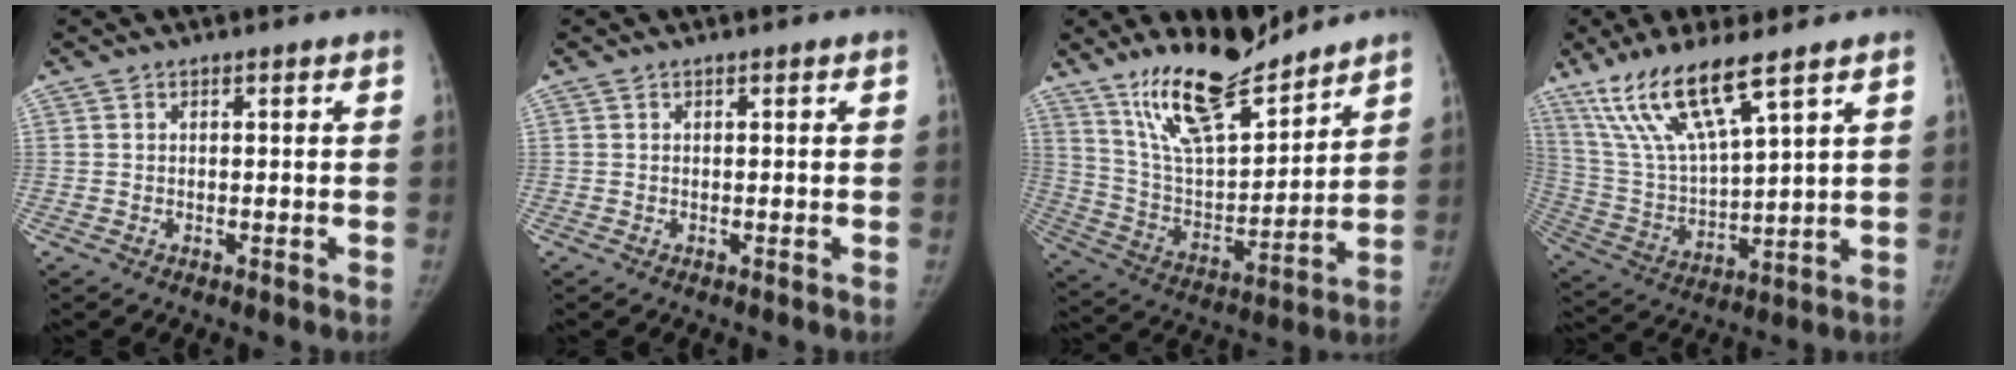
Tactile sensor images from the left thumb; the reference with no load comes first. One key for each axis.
{"total": 0.0}
{"total": 17.9, "fx": 14.1, "fy": 5.4, "fz": 9.7, "tx": -0.137, "ty": -0.084, "tz": 0.262}
{"total": 15.5, "fx": 10.1, "fy": 3.2, "fz": 11.3, "tx": -0.229, "ty": -0.039, "tz": 0.212}